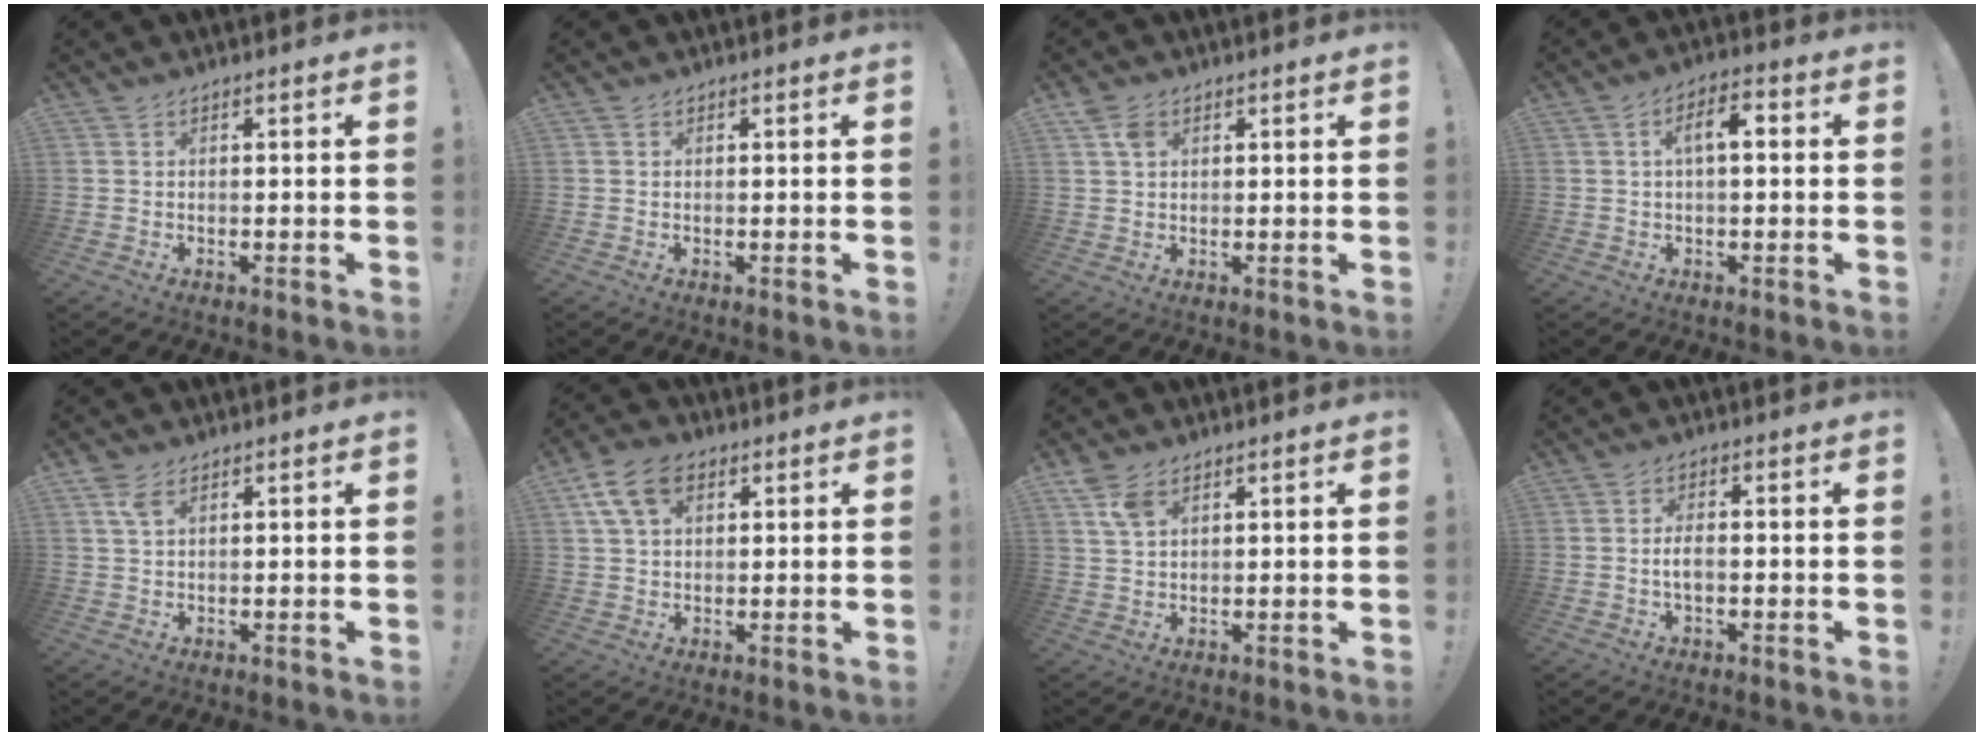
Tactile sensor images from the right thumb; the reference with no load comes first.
{"total": 0.0}
{"total": 4.0, "force": [1.8, 2.7, 2.4], "torque": [-0.042, 0.001, 0.036]}
{"total": 6.4, "force": [0.8, 2.6, 5.8], "torque": [-0.095, 0.012, 0.007]}
{"total": 4.1, "force": [2.1, 2.0, 2.9], "torque": [-0.061, -0.001, 0.040]}
{"total": 10.4, "force": [4.3, 6.4, 7.0], "torque": [-0.137, 0.005, 0.083]}
{"total": 5.8, "force": [3.3, 3.1, 3.7], "torque": [-0.069, -0.010, 0.063]}
{"total": 3.6, "force": [-0.8, 1.5, 3.2], "torque": [-0.061, 0.005, -0.018]}